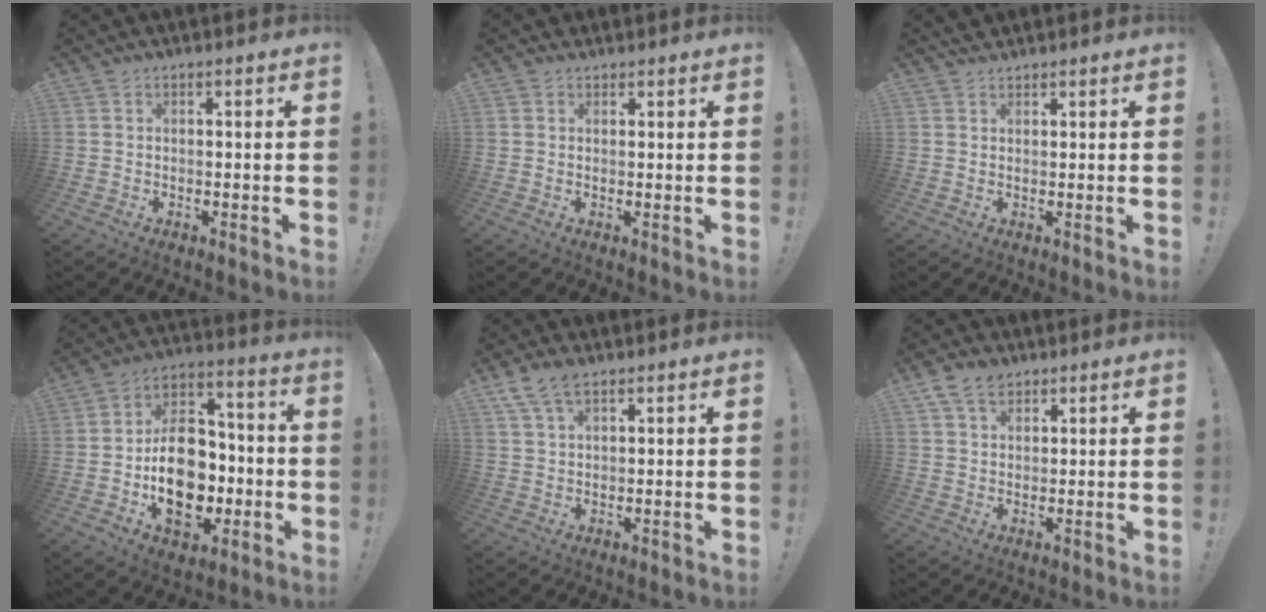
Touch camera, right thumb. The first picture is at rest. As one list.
[{"total": 1.5, "force": [1.0, 1.0, 0.3], "torque": [-0.006, -0.002, 0.019]}, {"total": 1.7, "force": [1.6, 0.6, 0.1], "torque": [-0.003, -0.010, 0.030]}, {"total": 18.8, "force": [-4.2, 13.2, 12.8], "torque": [-0.203, 0.022, -0.062]}, {"total": 6.8, "force": [4.3, 3.2, 4.2], "torque": [-0.082, -0.009, 0.084]}, {"total": 6.6, "force": [4.0, 4.4, 3.0], "torque": [-0.049, -0.011, 0.076]}]